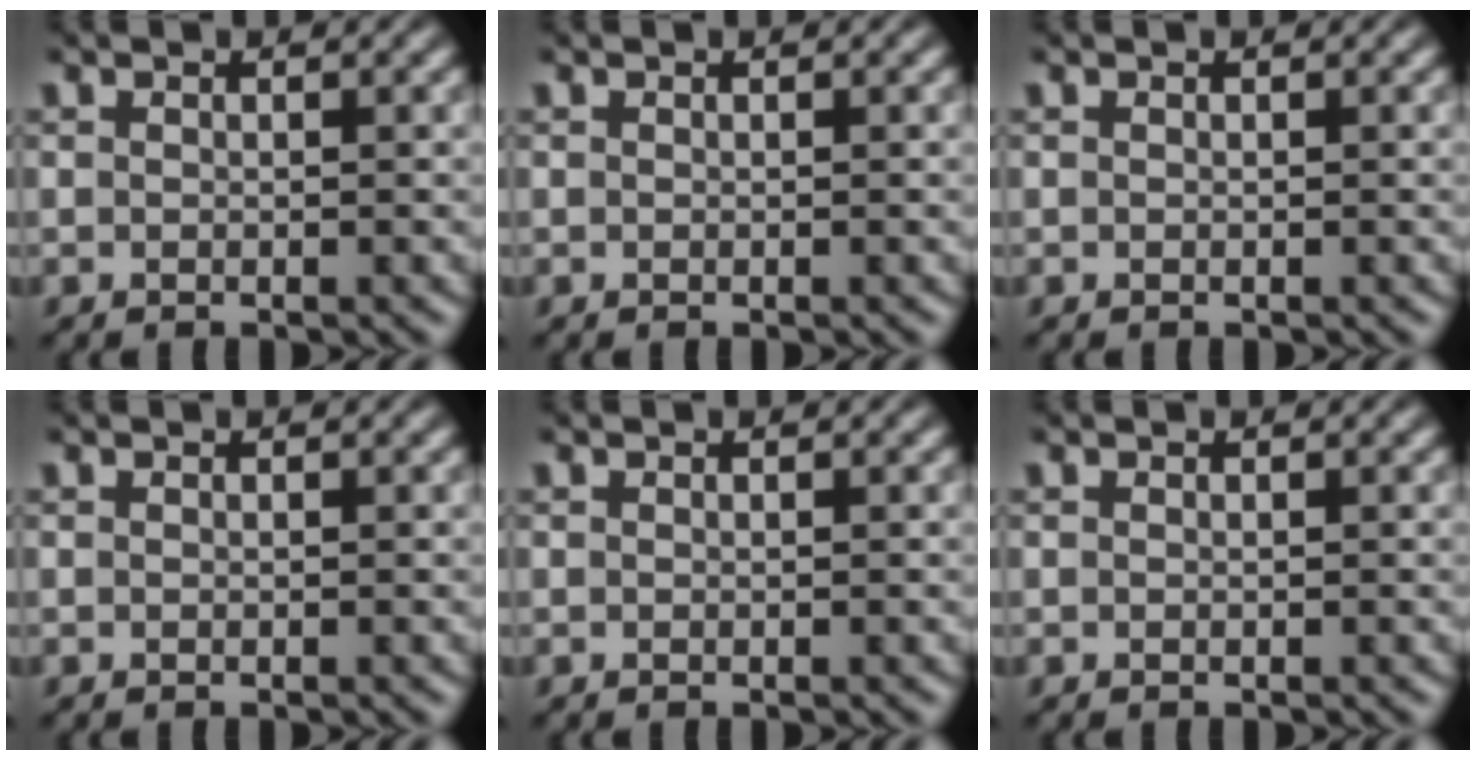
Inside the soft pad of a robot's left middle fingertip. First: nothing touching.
{"total": 0.0}
{"total": 0.0}
{"total": 0.0}
{"total": 0.0}
{"total": 0.0}